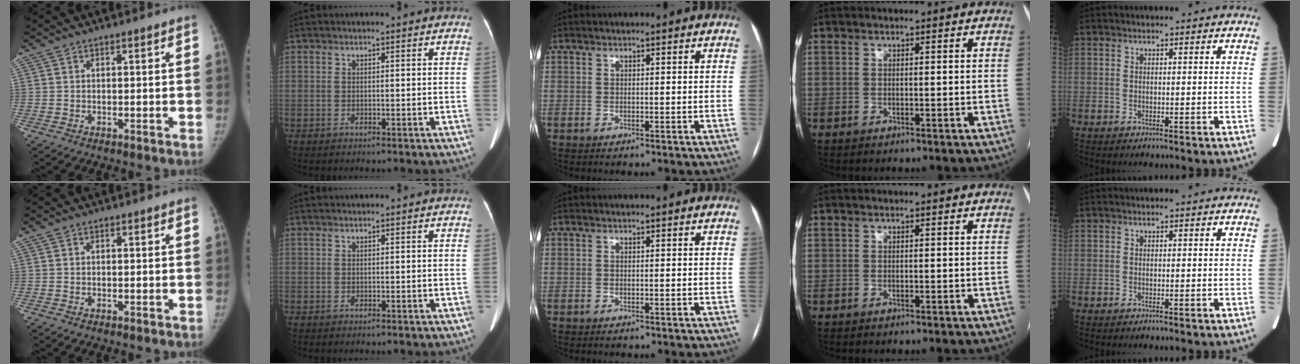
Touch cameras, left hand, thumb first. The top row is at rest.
{}